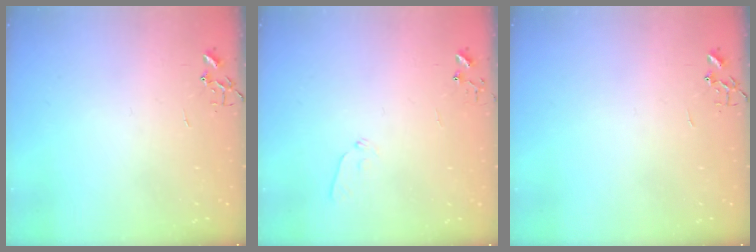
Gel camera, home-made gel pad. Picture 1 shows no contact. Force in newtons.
{"total": 5.6, "press": 5.6, "slide": 0.6}
{"total": 0.0}